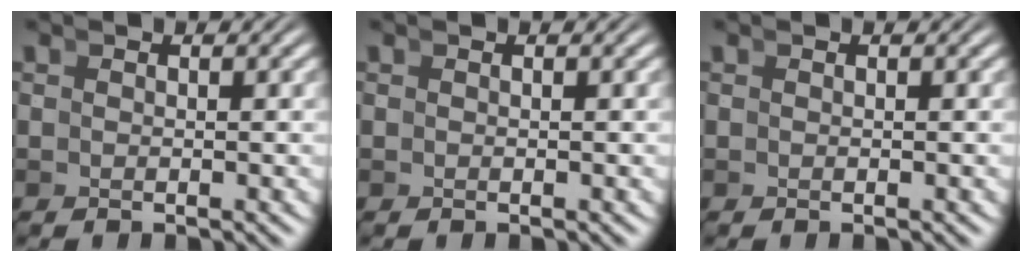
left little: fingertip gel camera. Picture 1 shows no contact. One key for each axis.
{"total": 0.0}
{"total": 0.0}